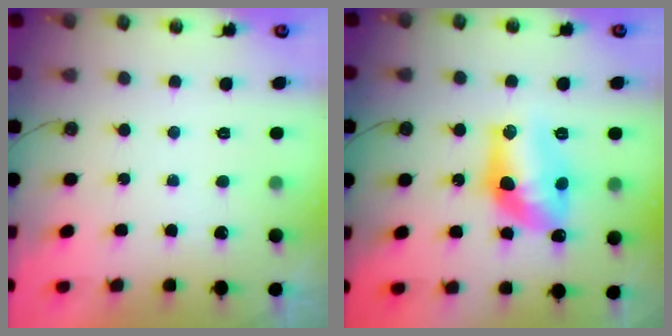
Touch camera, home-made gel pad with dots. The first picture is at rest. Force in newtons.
{"total": 13.4, "press": 13.3, "slide": 1.5}